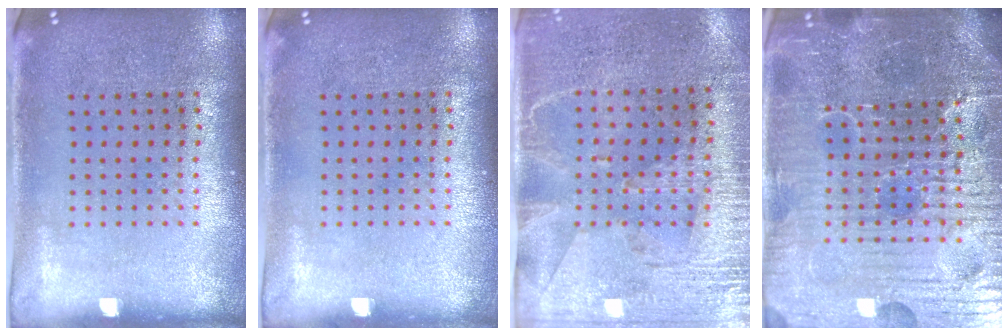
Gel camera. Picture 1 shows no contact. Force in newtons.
{"total": 0.0}
{"total": 2.9, "press": 2.6, "slide": 1.4}
{"total": 6.5, "press": 5.9, "slide": 2.7}